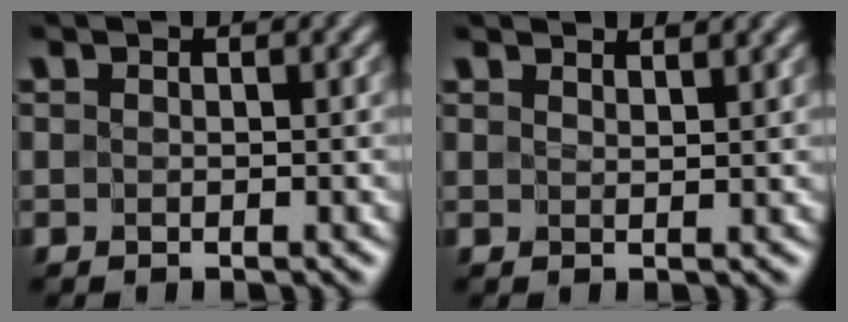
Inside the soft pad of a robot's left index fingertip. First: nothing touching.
{"total": 1.5, "force": [1.5, 0.0, 0.3], "torque": [-0.009, 0.001, 0.023]}